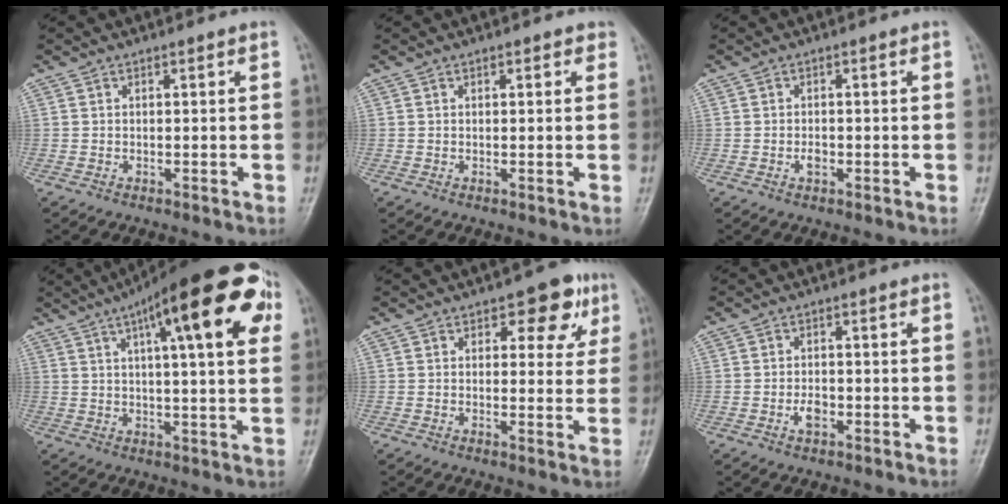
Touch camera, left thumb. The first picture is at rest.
{"total": 1.6, "force": [0.9, 0.9, 1.0], "torque": [-0.003, 0.000, 0.006]}
{"total": 1.5, "force": [-0.6, 1.0, 1.0], "torque": [-0.012, 0.002, -0.011]}
{"total": 23.0, "force": [9.5, 6.3, 19.9], "torque": [-0.274, 0.011, 0.131]}
{"total": 7.9, "force": [3.8, 4.5, 5.3], "torque": [-0.021, -0.010, 0.041]}
{"total": 2.7, "force": [-1.1, 1.6, 1.9], "torque": [-0.029, 0.005, -0.019]}